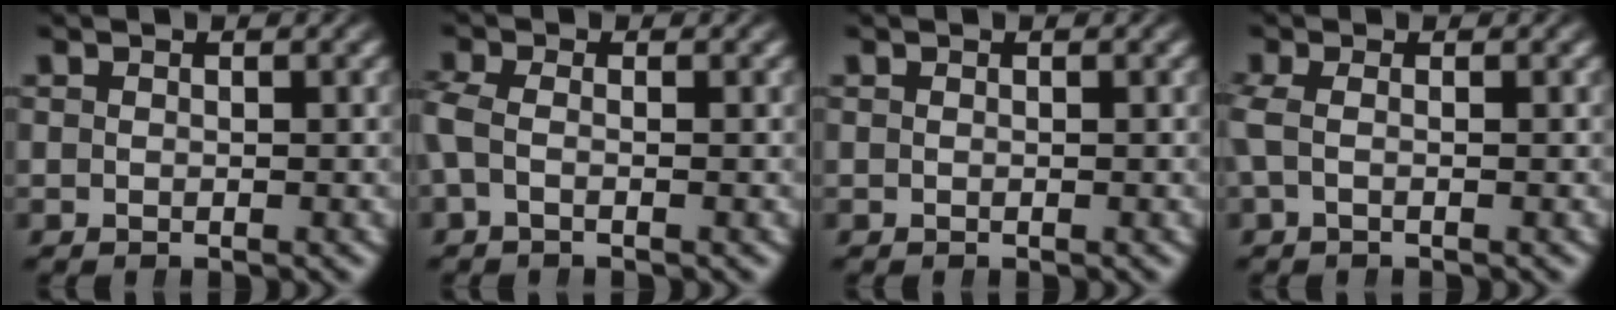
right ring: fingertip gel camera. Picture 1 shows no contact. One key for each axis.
{"total": 2.0, "fx": -0.2, "fy": 1.1, "fz": 1.7, "tx": -0.044, "ty": -0.002, "tz": -0.004}
{"total": 0.0}
{"total": 1.3, "fx": -0.1, "fy": 0.2, "fz": 1.3, "tx": -0.034, "ty": -0.003, "tz": 0.002}